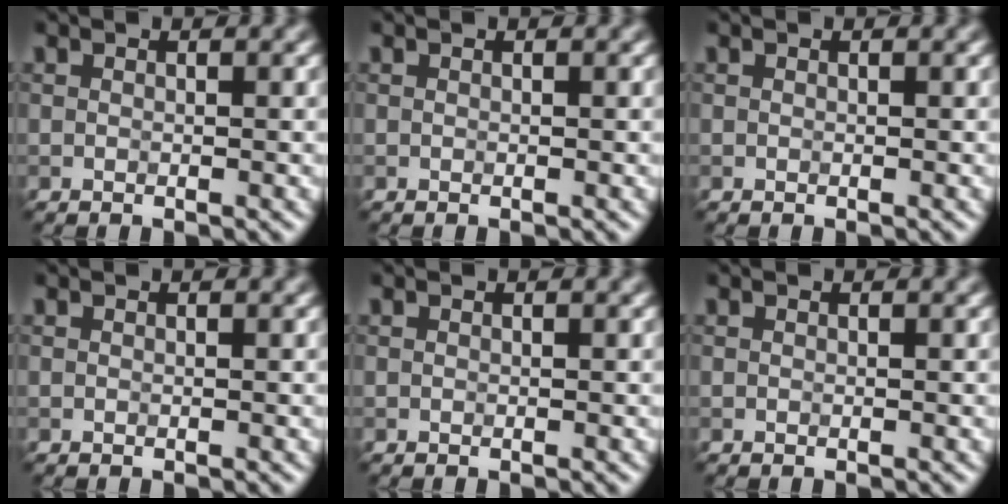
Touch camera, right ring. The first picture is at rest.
{"total": 0.0}
{"total": 0.0}
{"total": 0.0}
{"total": 0.0}
{"total": 0.0}